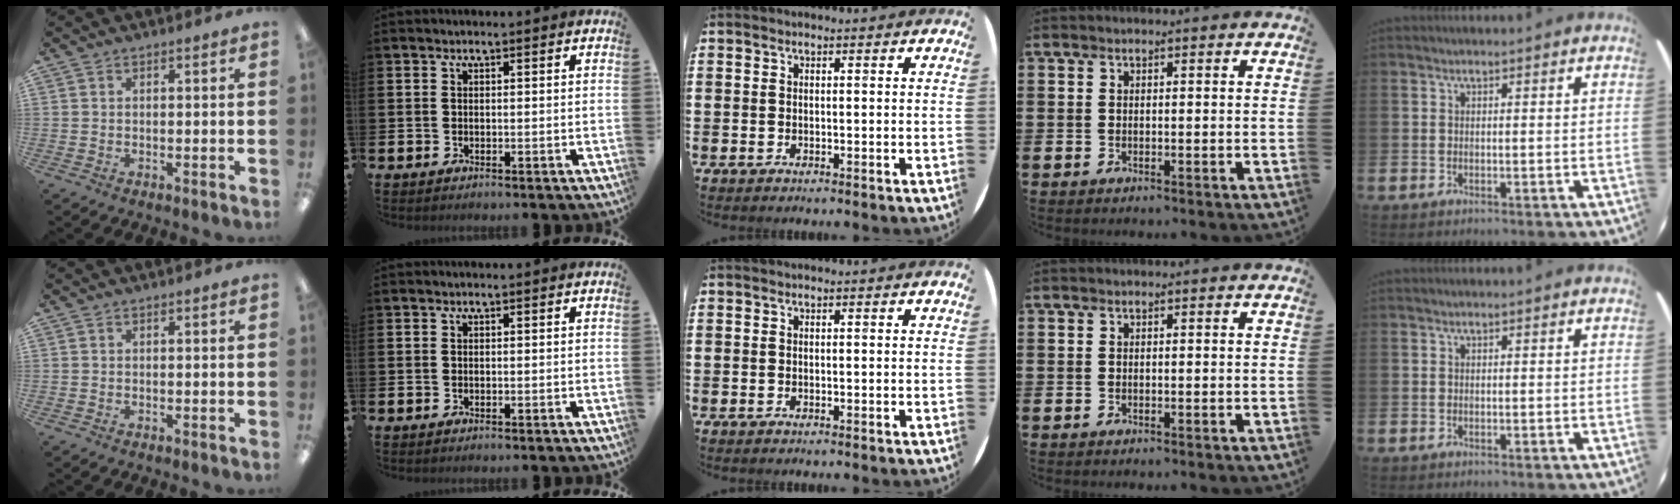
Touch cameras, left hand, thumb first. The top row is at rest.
{}